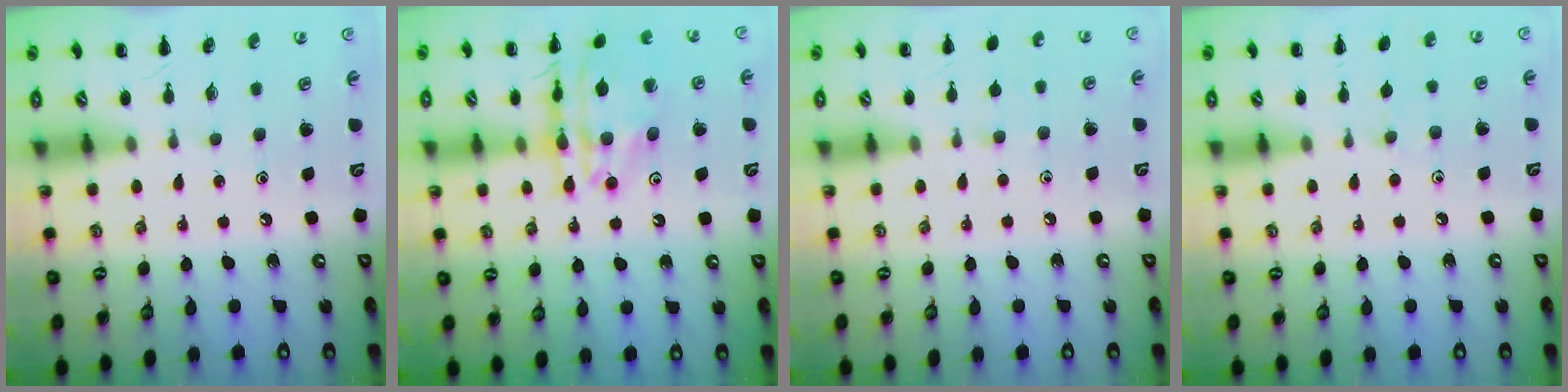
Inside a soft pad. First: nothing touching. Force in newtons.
{"total": 16.8, "press": 16.7, "slide": 1.8}
{"total": 4.4, "press": 4.0, "slide": 1.8}
{"total": 3.5, "press": 3.2, "slide": 1.3}